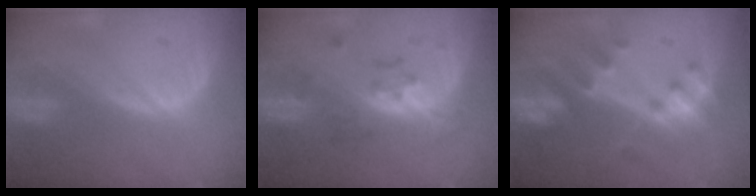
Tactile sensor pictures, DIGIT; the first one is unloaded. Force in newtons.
{"total": 5.2, "press": 4.9, "slide": 1.5}
{"total": 7.9, "press": 6.9, "slide": 3.7}